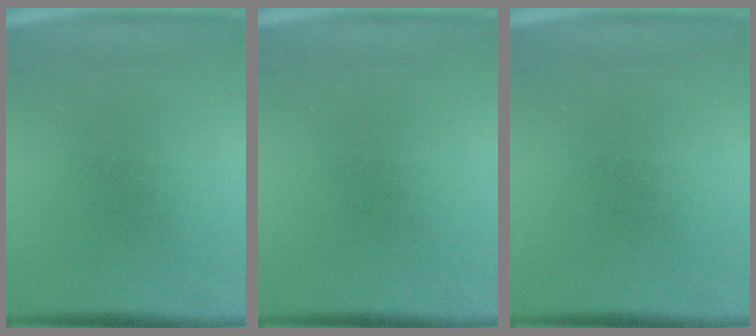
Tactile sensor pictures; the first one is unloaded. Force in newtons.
{"total": 0.0}
{"total": 0.0}